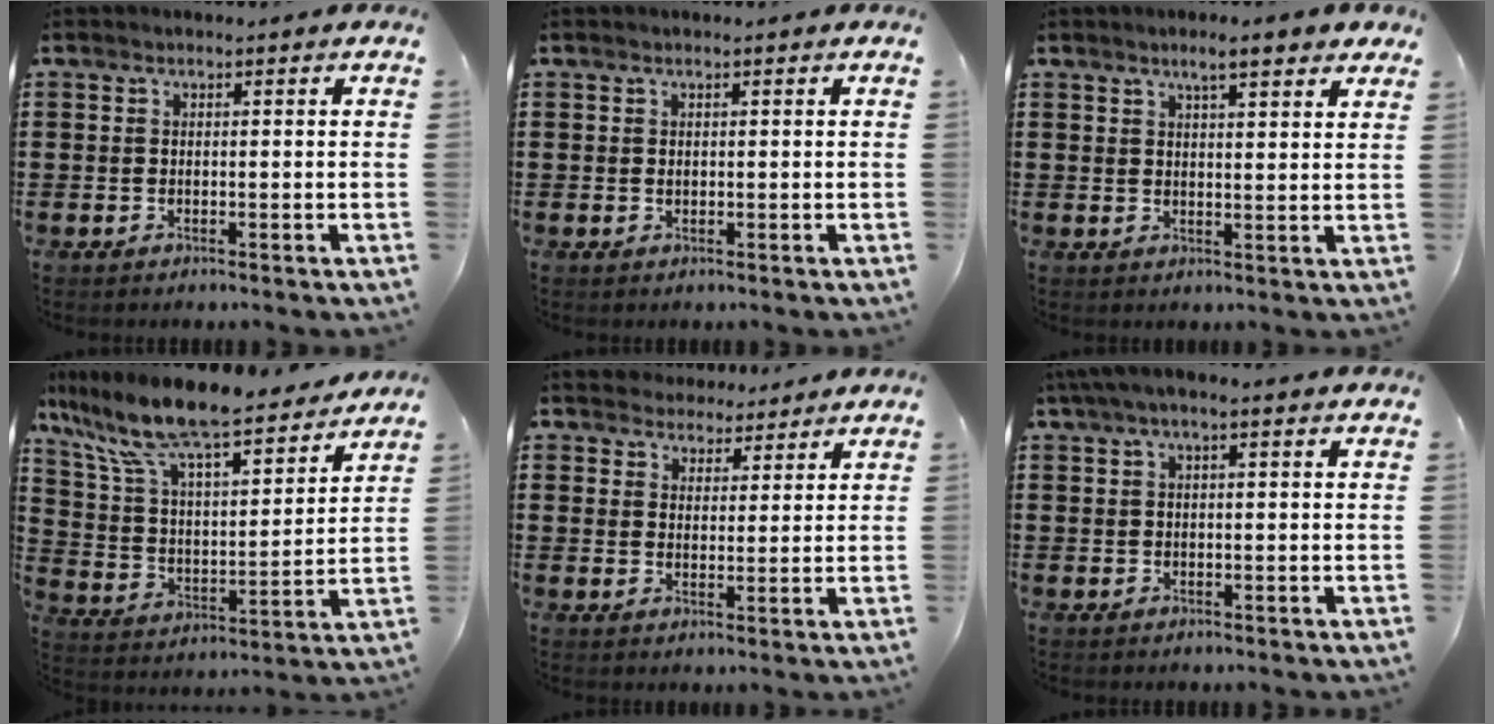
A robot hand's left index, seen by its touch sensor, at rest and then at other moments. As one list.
[{"total": 0.6, "force": [0.1, 0.3, 0.5], "torque": [-0.010, 0.001, 0.002]}, {"total": 4.7, "force": [3.5, 0.7, 3.1], "torque": [-0.059, 0.001, 0.059]}, {"total": 10.8, "force": [9.6, 0.6, 5.0], "torque": [-0.137, -0.067, 0.162]}, {"total": 3.8, "force": [3.5, 1.5, -0.2], "torque": [-0.011, -0.004, 0.066]}, {"total": 2.2, "force": [0.7, 0.3, 2.0], "torque": [-0.038, 0.002, 0.011]}]